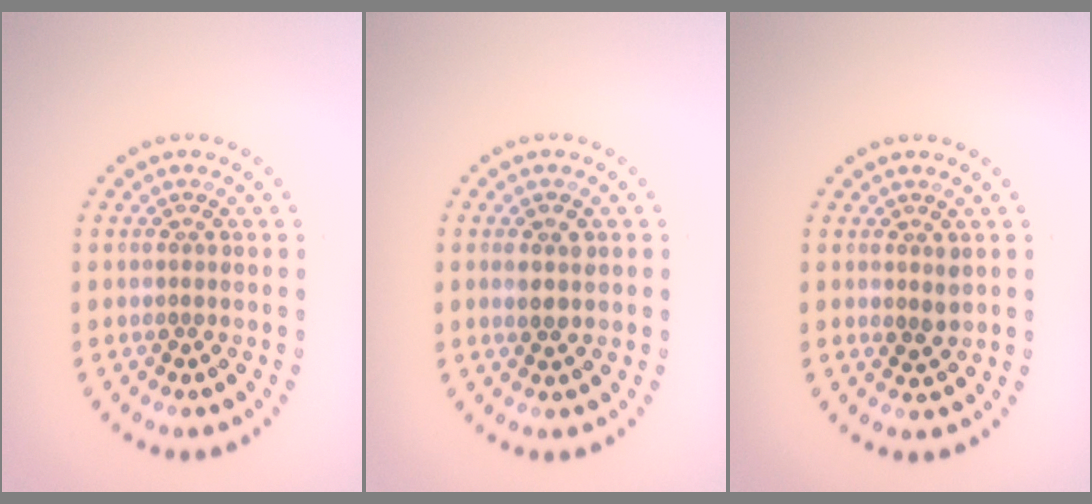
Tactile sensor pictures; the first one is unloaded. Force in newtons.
{"total": 1.7, "press": 1.5, "slide": 0.7}
{"total": 1.1, "press": 1.0, "slide": 0.4}